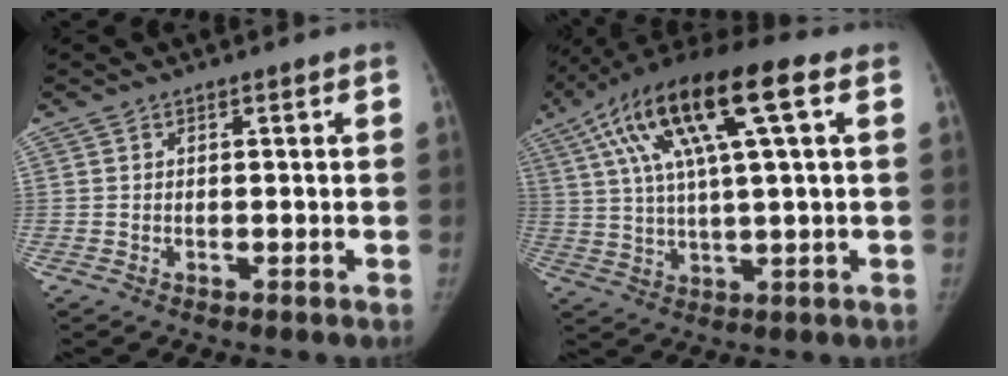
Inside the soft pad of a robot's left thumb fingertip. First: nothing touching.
{"total": 19.2, "force": [7.3, 4.4, 17.2], "torque": [-0.334, 0.017, 0.125]}